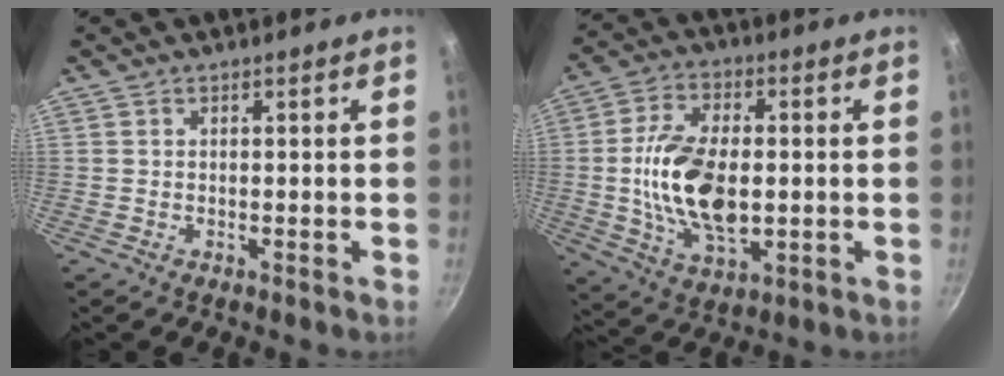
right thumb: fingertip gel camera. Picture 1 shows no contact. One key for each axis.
{"total": 15.7, "fx": -0.6, "fy": 8.9, "fz": 13.0, "tx": -0.228, "ty": 0.008, "tz": -0.011}